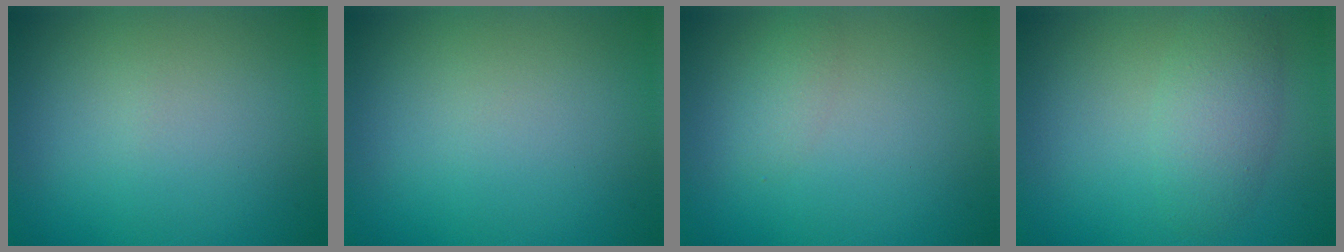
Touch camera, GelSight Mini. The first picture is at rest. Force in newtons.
{"total": 0.0}
{"total": 1.0, "press": 1.0, "slide": 0.1}
{"total": 3.2, "press": 3.2, "slide": 0.1}